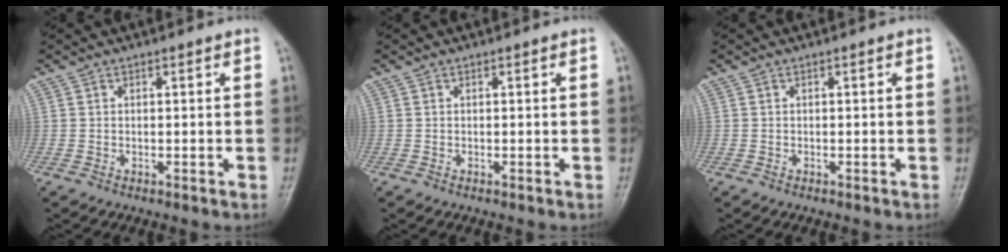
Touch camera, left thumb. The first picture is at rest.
{"total": 0.0}
{"total": 0.0}